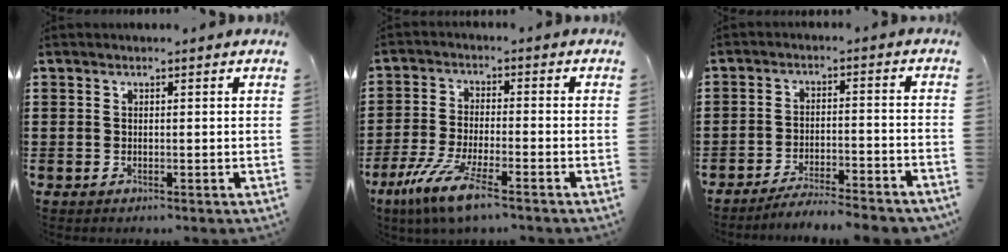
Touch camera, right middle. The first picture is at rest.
{"total": 7.8, "force": [-5.4, 0.9, 5.6], "torque": [-0.129, -0.014, -0.106]}
{"total": 4.3, "force": [-4.1, -0.2, 1.1], "torque": [-0.020, 0.000, -0.083]}